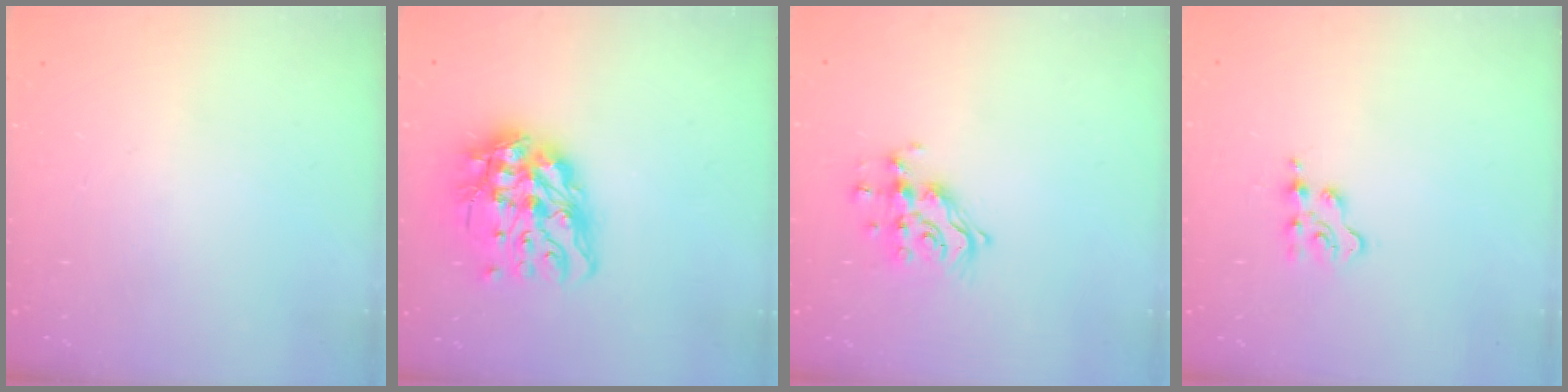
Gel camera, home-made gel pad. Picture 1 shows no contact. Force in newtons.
{"total": 15.7, "press": 15.6, "slide": 1.5}
{"total": 12.0, "press": 11.9, "slide": 1.1}
{"total": 2.9, "press": 2.9, "slide": 0.5}